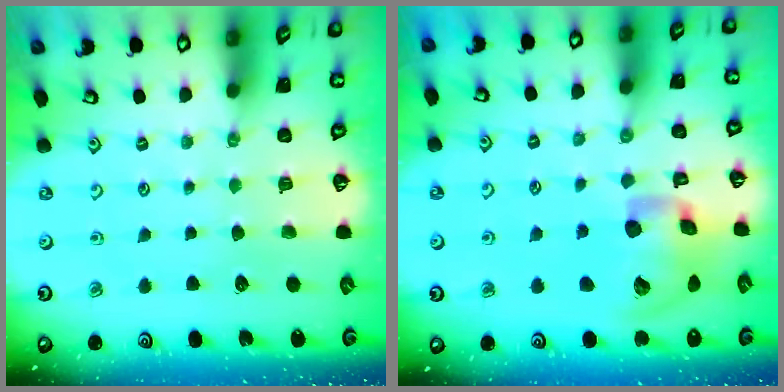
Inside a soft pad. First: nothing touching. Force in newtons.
{"total": 17.1, "press": 16.9, "slide": 2.5}